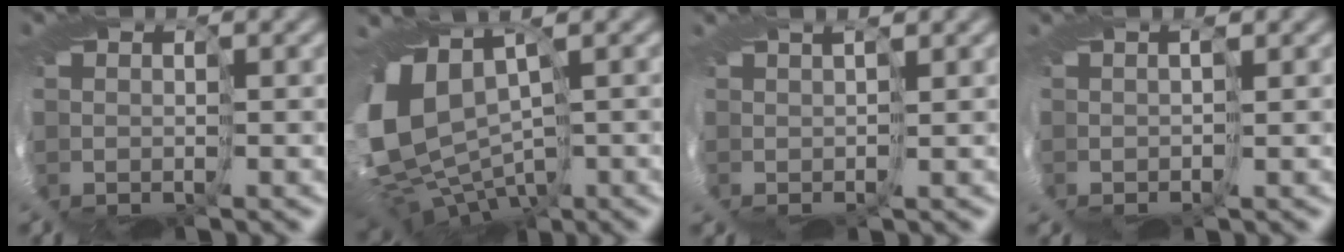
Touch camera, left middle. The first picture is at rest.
{"total": 8.3, "force": [-1.3, 5.3, 6.2], "torque": [-0.131, -0.022, -0.006]}
{"total": 2.7, "force": [1.4, -2.1, -0.8], "torque": [0.025, 0.021, 0.001]}
{"total": 1.7, "force": [0.6, -1.6, -0.4], "torque": [0.028, 0.013, -0.010]}